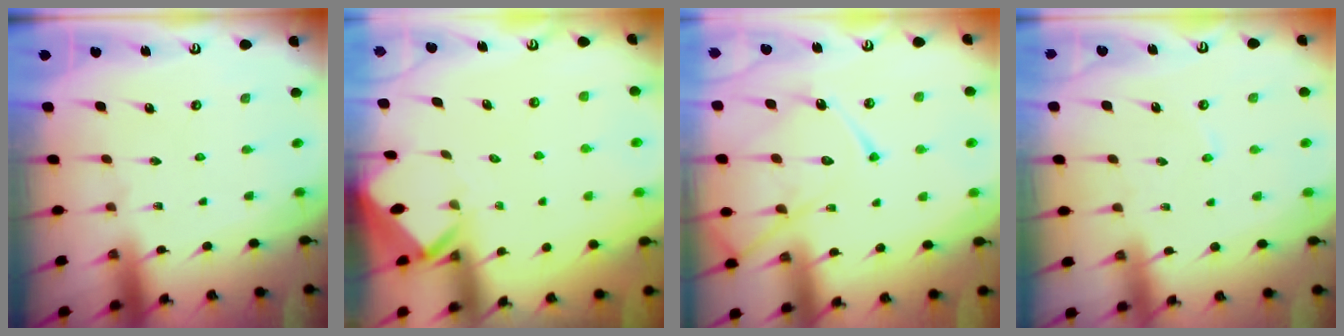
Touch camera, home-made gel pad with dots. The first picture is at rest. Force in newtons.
{"total": 2.7, "press": 2.7, "slide": 0.2}
{"total": 15.2, "press": 15.1, "slide": 1.6}
{"total": 1.5, "press": 1.4, "slide": 0.4}